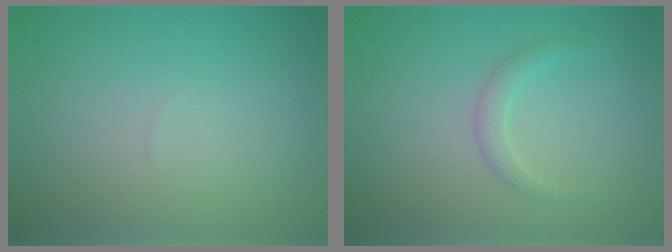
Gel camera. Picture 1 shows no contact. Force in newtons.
{"total": 0.9, "press": 0.9, "slide": 0.0}